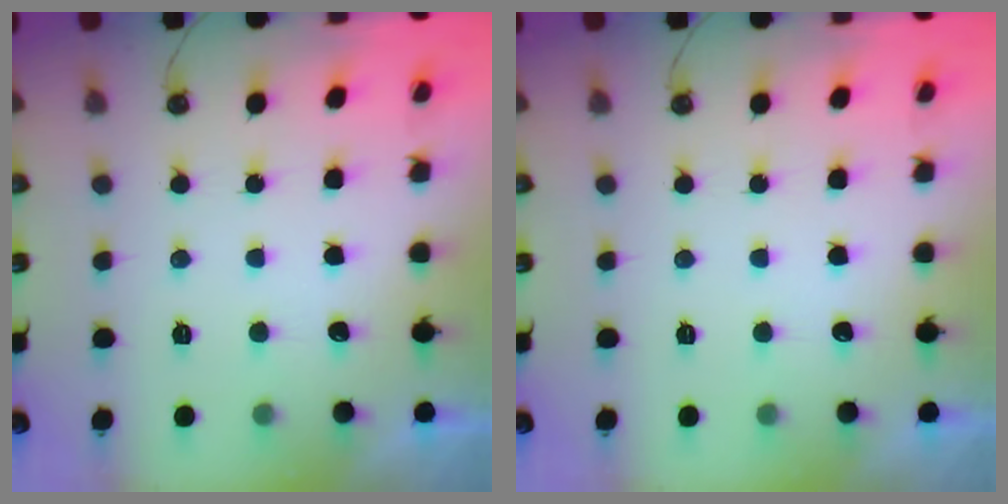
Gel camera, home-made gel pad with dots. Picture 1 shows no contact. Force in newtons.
{"total": 0.0}